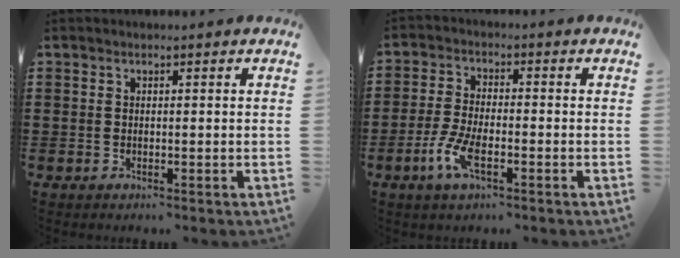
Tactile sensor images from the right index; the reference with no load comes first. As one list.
[{"total": 5.8, "force": [-2.8, 1.8, 4.7], "torque": [-0.111, -0.009, -0.057]}]